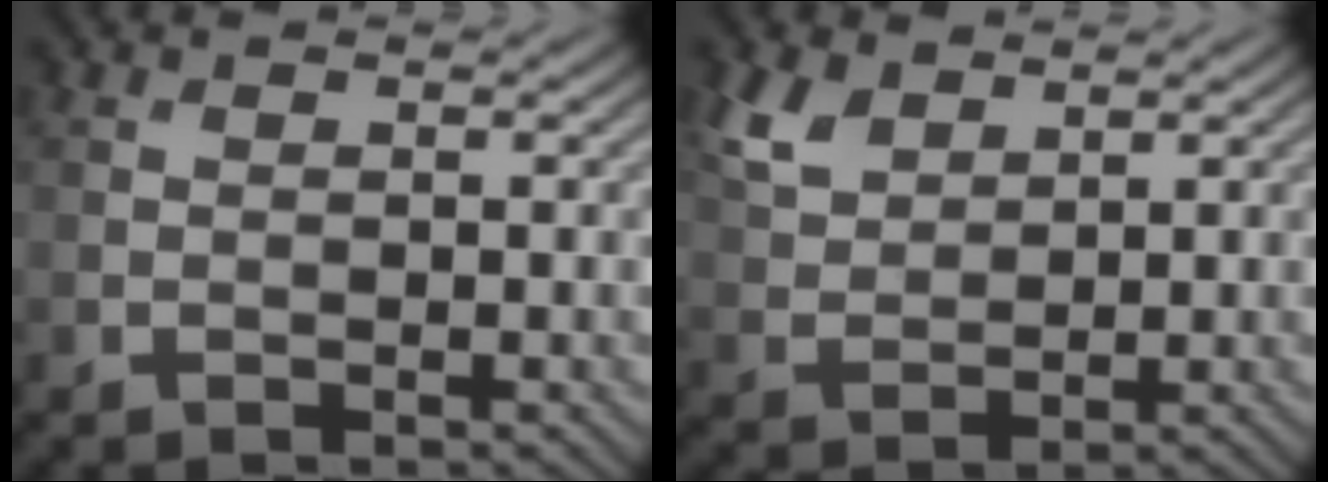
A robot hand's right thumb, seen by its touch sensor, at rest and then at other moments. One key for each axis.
{"total": 4.6, "fx": 3.0, "fy": 2.4, "fz": 2.4, "tx": -0.067, "ty": 0.002, "tz": 0.069}